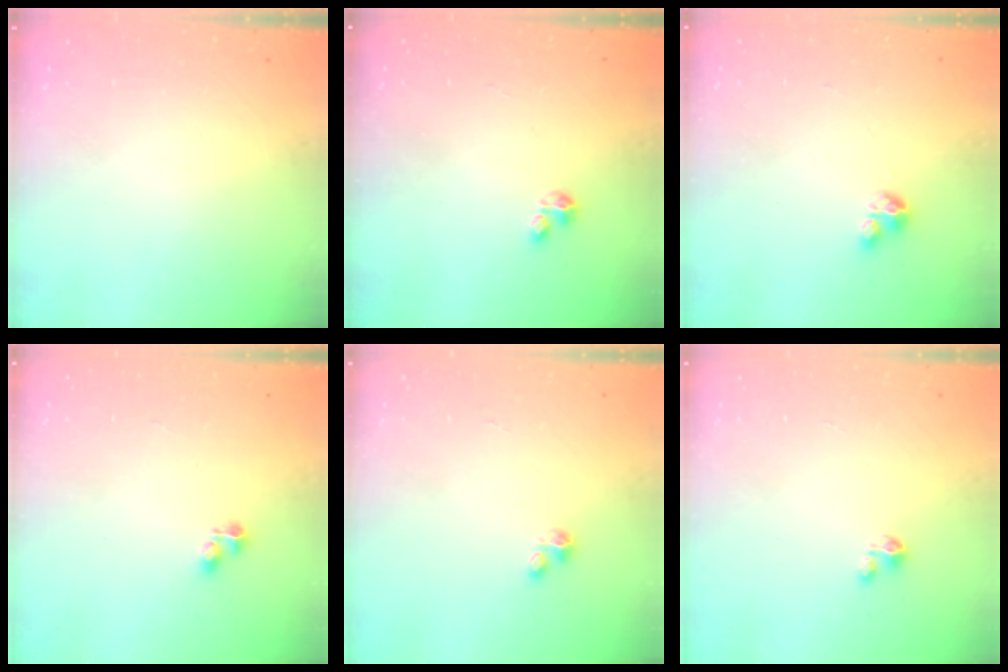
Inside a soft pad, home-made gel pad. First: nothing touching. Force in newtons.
{"total": 0.7, "press": 0.6, "slide": 0.2}
{"total": 2.8, "press": 2.8, "slide": 0.2}
{"total": 2.7, "press": 2.7, "slide": 0.4}
{"total": 0.9, "press": 0.9, "slide": 0.3}
{"total": 1.8, "press": 1.8, "slide": 0.1}